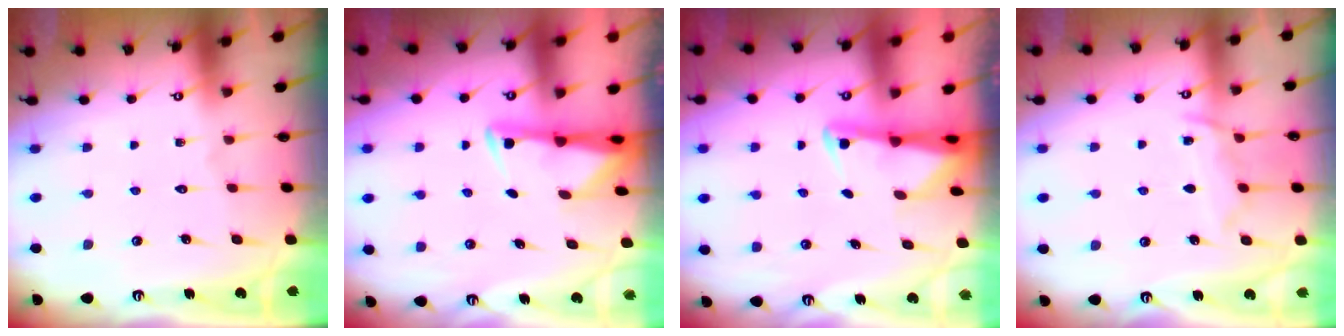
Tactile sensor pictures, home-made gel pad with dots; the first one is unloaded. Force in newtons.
{"total": 3.1, "press": 3.1, "slide": 0.5}
{"total": 2.3, "press": 2.3, "slide": 0.5}
{"total": 8.6, "press": 8.6, "slide": 0.9}